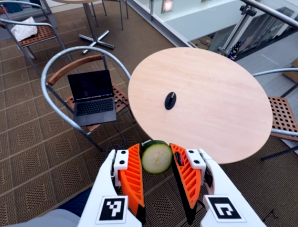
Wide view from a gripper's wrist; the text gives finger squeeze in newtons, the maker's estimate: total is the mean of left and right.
{"total": 8.4, "left": 8.0, "right": 8.8}